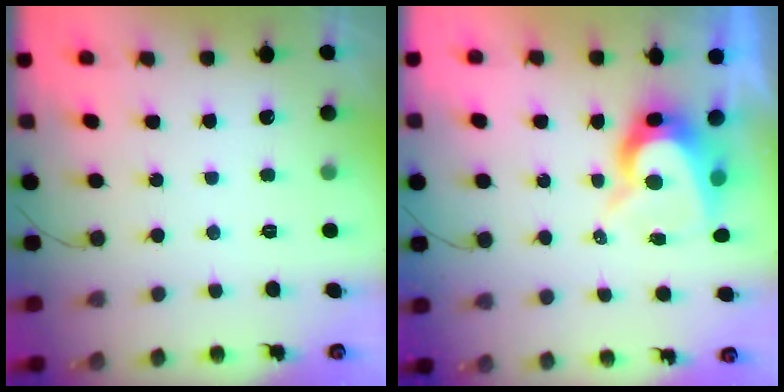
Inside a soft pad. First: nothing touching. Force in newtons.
{"total": 9.2, "press": 9.2, "slide": 0.9}